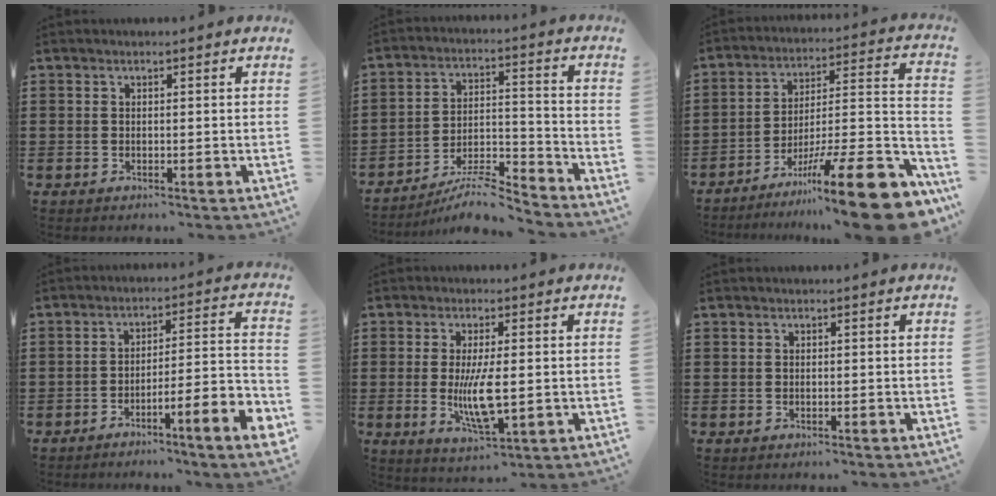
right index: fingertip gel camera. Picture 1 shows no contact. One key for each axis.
{"total": 8.1, "fx": -7.4, "fy": 0.8, "fz": 3.1, "tx": -0.047, "ty": 0.018, "tz": -0.141}
{"total": 16.1, "fx": -10.7, "fy": 1.8, "fz": 11.9, "tx": -0.152, "ty": 0.032, "tz": -0.181}
{"total": 6.7, "fx": -4.8, "fy": -0.1, "fz": 4.7, "tx": -0.074, "ty": -0.011, "tz": -0.093}
{"total": 7.7, "fx": -0.7, "fy": 2.3, "fz": 7.3, "tx": -0.155, "ty": -0.012, "tz": -0.017}
{"total": 0.0}